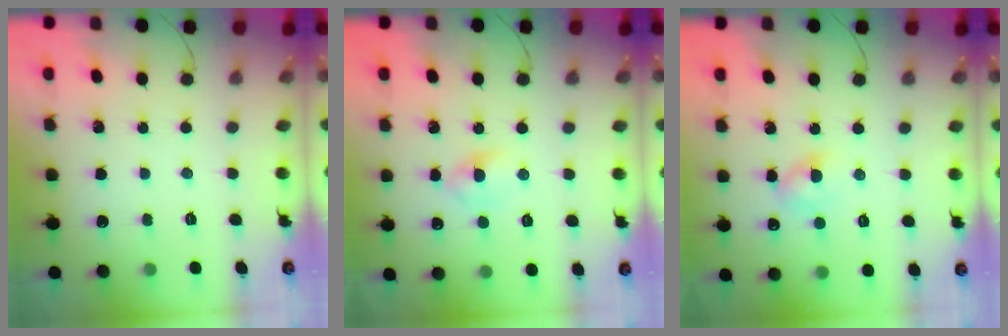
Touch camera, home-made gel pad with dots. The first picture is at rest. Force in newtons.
{"total": 2.8, "press": 2.6, "slide": 1.2}
{"total": 3.2, "press": 2.9, "slide": 1.2}